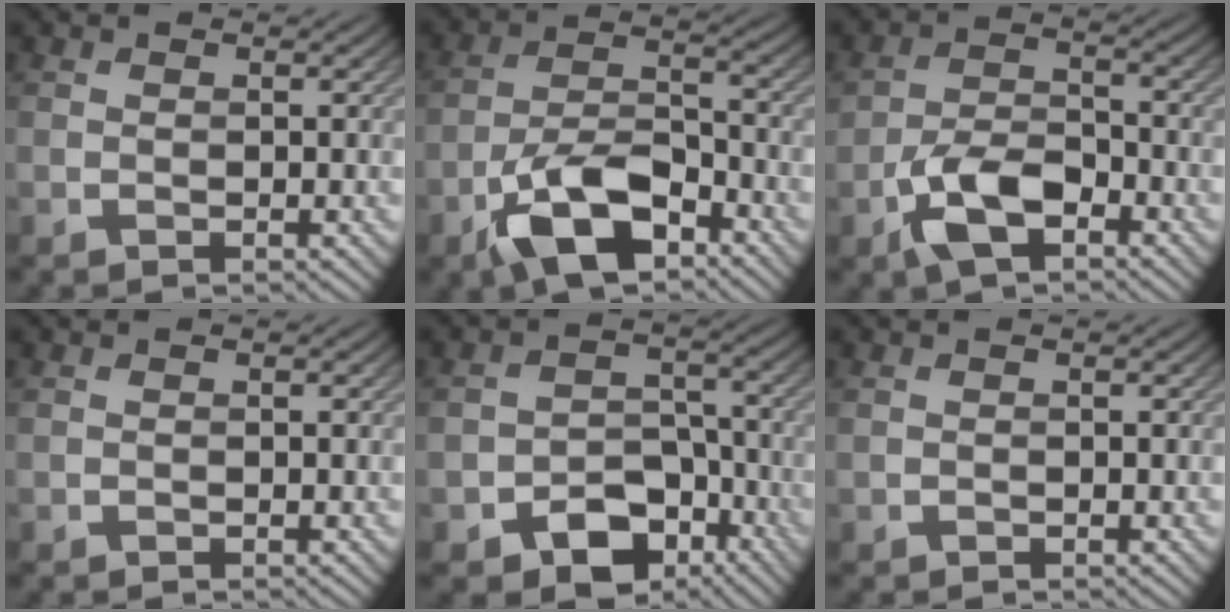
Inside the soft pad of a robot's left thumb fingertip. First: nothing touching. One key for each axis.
{"total": 10.5, "fx": -6.3, "fy": 4.4, "fz": 7.2, "tx": -0.133, "ty": 0.001, "tz": -0.131}
{"total": 6.6, "fx": -3.7, "fy": 3.2, "fz": 4.5, "tx": -0.093, "ty": 0.000, "tz": -0.078}
{"total": 0.0}
{"total": 8.6, "fx": -5.1, "fy": 5.5, "fz": 4.2, "tx": -0.062, "ty": -0.018, "tz": -0.086}
{"total": 0.0}